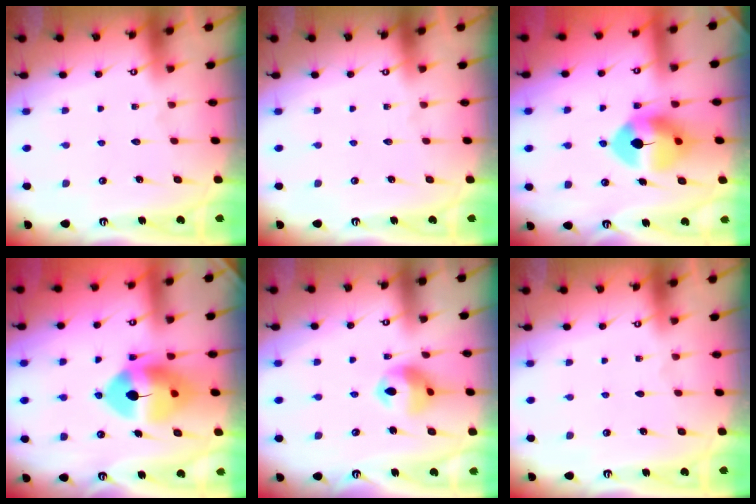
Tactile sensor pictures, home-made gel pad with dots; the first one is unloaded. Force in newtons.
{"total": 0.0}
{"total": 9.4, "press": 9.3, "slide": 1.1}
{"total": 11.9, "press": 11.7, "slide": 2.1}
{"total": 11.0, "press": 10.9, "slide": 1.9}
{"total": 0.0}